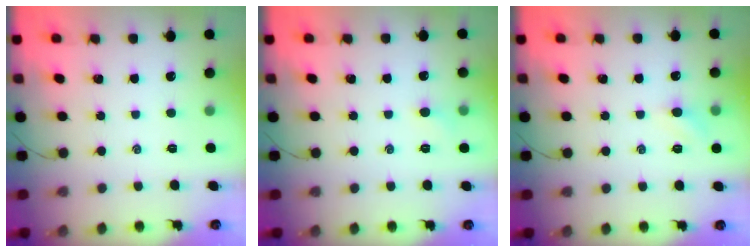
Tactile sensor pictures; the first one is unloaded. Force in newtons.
{"total": 4.0, "press": 3.8, "slide": 1.2}
{"total": 5.6, "press": 5.4, "slide": 1.5}